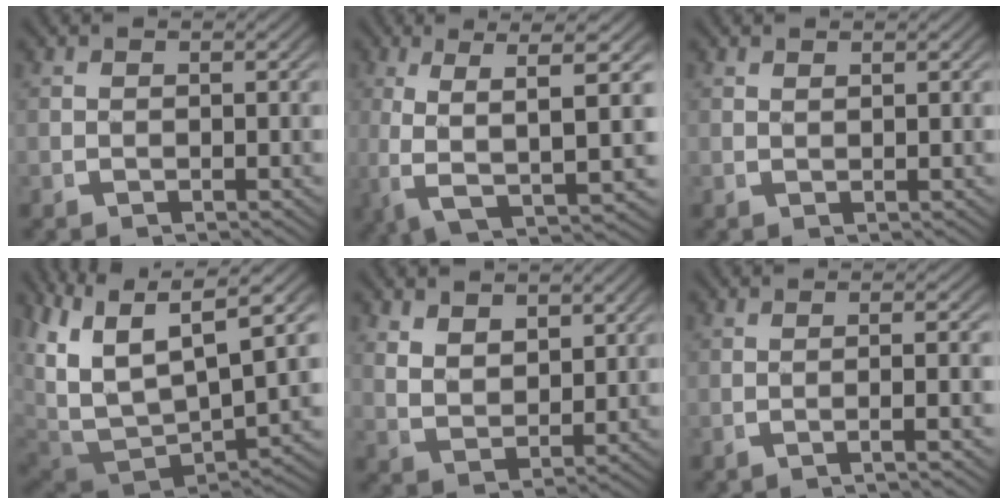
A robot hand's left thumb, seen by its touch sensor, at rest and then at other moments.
{"total": 10.0, "force": [-0.5, 4.2, 9.0], "torque": [-0.166, -0.021, 0.008]}
{"total": 0.7, "force": [0.7, -0.1, 0.1], "torque": [-0.001, -0.001, 0.019]}
{"total": 15.7, "force": [-0.6, 11.6, 10.6], "torque": [-0.251, -0.070, 0.013]}
{"total": 3.5, "force": [1.9, 2.1, 1.9], "torque": [-0.039, -0.016, 0.050]}
{"total": 2.7, "force": [-1.0, -0.2, 2.5], "torque": [-0.044, 0.009, -0.019]}